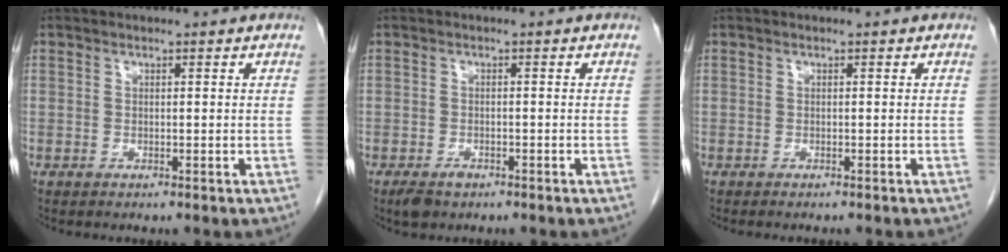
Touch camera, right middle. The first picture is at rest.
{"total": 2.5, "force": [-1.7, 1.3, 1.4], "torque": [-0.028, -0.003, -0.021]}
{"total": 3.1, "force": [-2.8, 0.3, 1.3], "torque": [-0.021, -0.005, -0.035]}